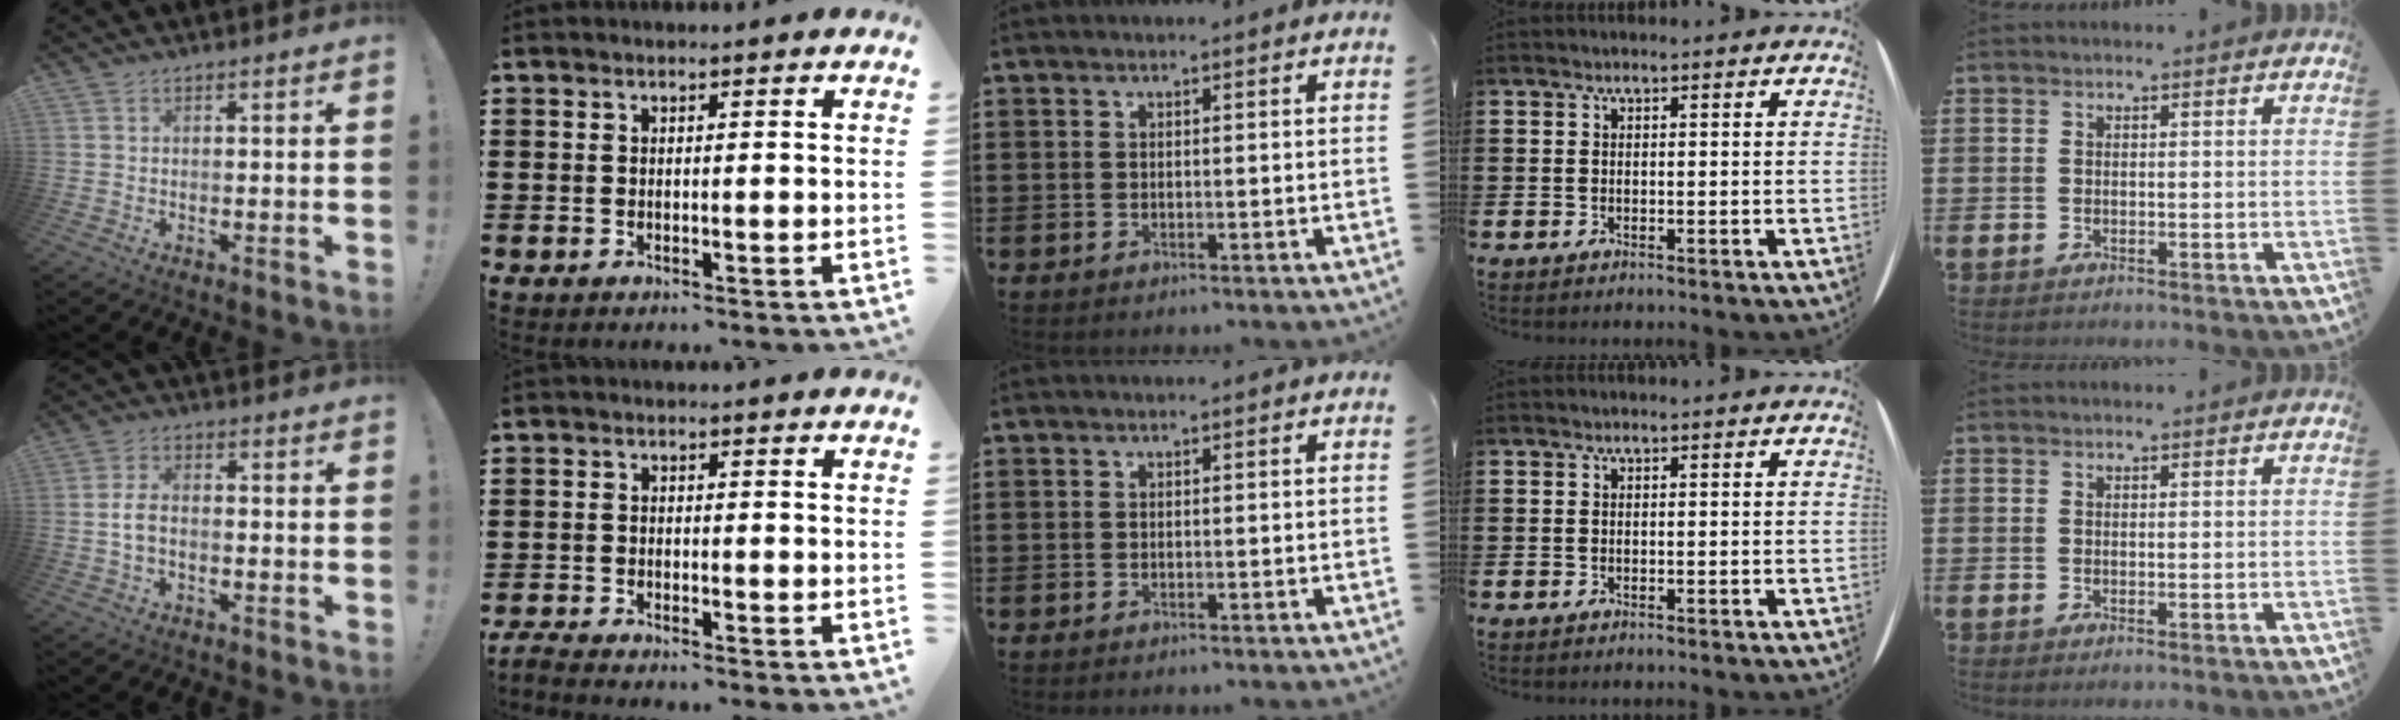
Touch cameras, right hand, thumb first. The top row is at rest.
{"thumb": {"total": 4.9, "force": [-1.0, 2.8, 3.9], "torque": [-0.084, 0.008, -0.017]}, "index": {"total": 1.7, "force": [-1.7, -0.2, -0.1], "torque": [0.001, 0.002, -0.036]}}